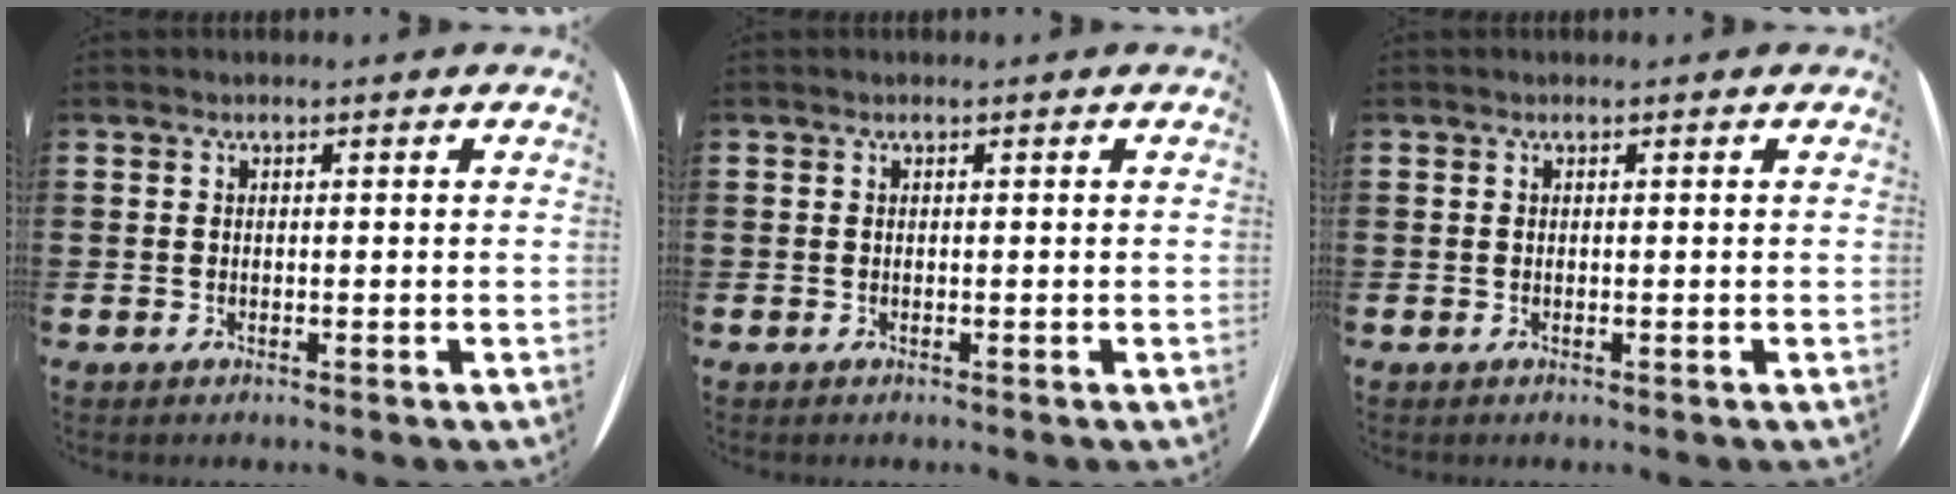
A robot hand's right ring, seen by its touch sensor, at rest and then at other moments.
{"total": 0.0}
{"total": 0.0}